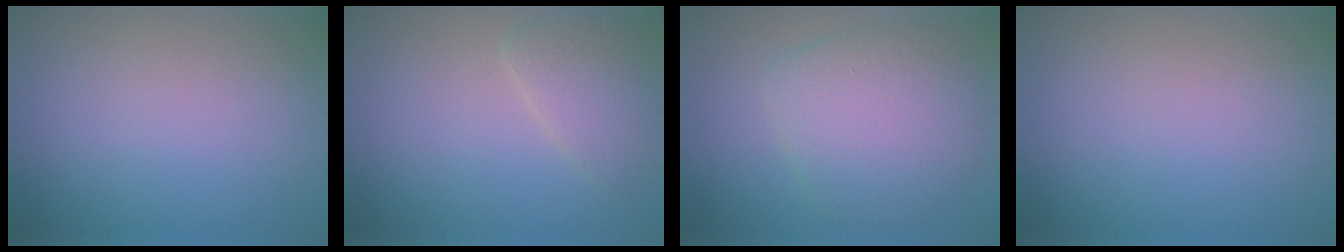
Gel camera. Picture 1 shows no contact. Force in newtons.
{"total": 2.9, "press": 2.8, "slide": 0.4}
{"total": 6.1, "press": 6.1, "slide": 0.3}
{"total": 0.0}